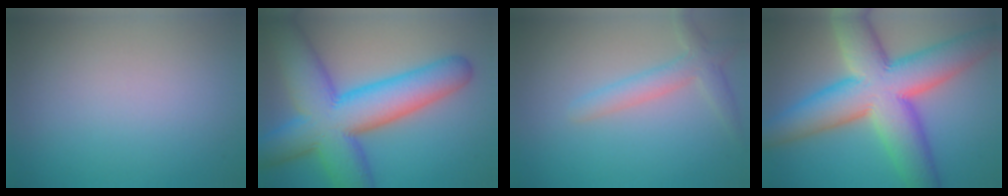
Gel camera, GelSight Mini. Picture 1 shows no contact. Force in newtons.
{"total": 13.3, "press": 13.3, "slide": 0.5}
{"total": 2.8, "press": 2.8, "slide": 0.3}
{"total": 13.3, "press": 13.2, "slide": 0.6}